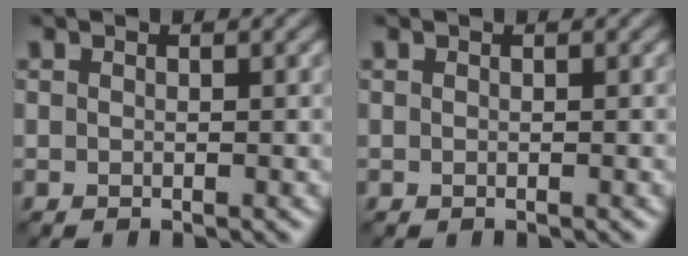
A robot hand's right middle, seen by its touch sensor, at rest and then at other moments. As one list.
[{"total": 0.0}]